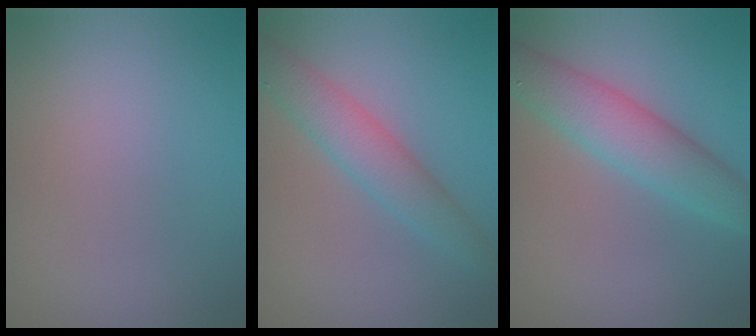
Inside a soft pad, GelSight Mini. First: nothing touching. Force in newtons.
{"total": 3.7, "press": 3.7, "slide": 0.1}
{"total": 5.1, "press": 5.1, "slide": 0.2}